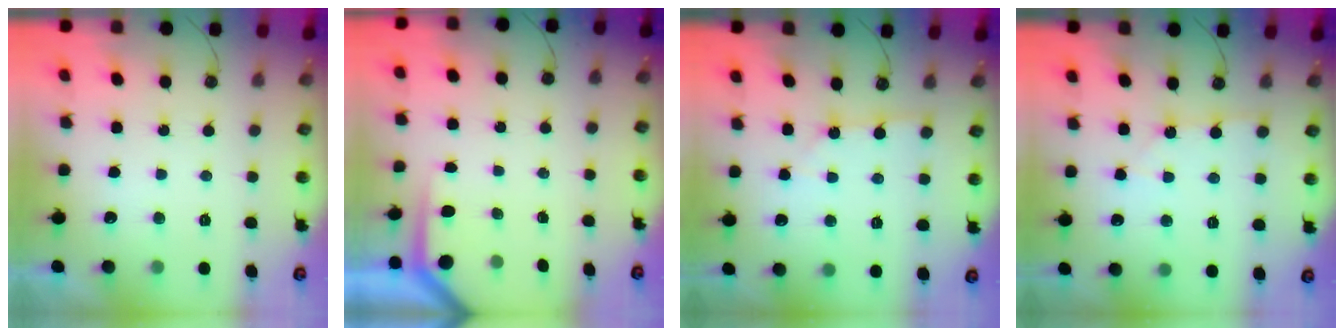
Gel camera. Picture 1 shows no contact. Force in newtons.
{"total": 2.7, "press": 2.7, "slide": 0.4}
{"total": 1.9, "press": 1.9, "slide": 0.1}
{"total": 5.9, "press": 5.8, "slide": 0.9}